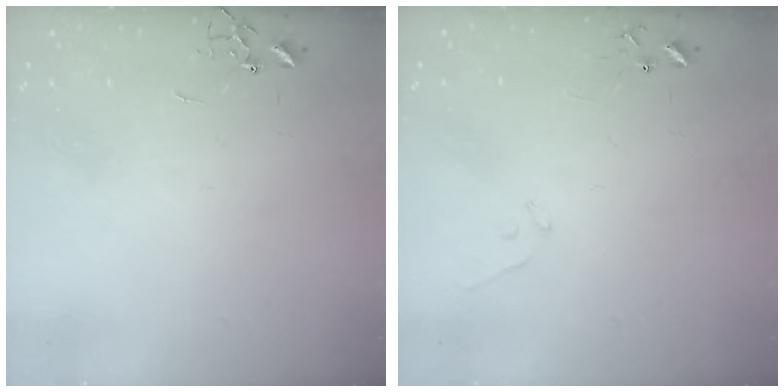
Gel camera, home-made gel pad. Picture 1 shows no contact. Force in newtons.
{"total": 5.3, "press": 5.3, "slide": 0.4}